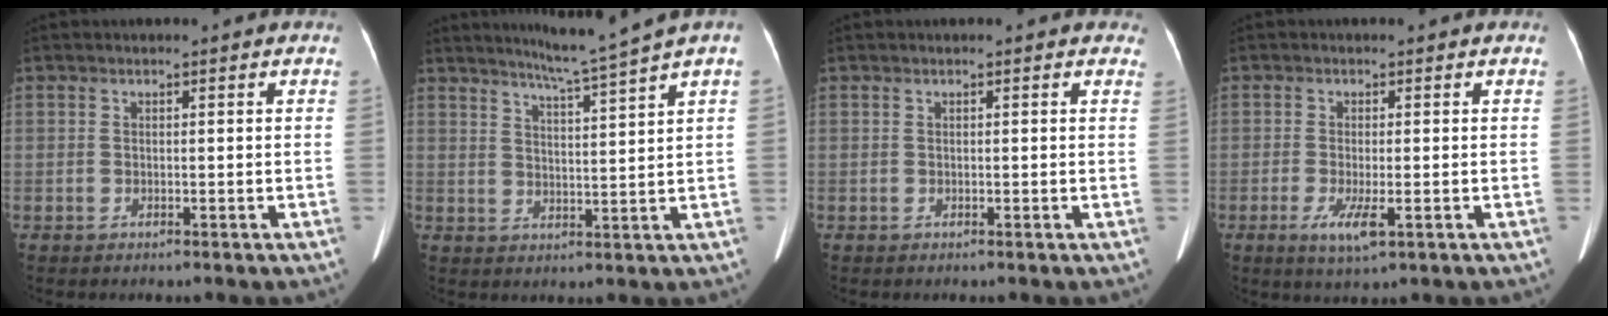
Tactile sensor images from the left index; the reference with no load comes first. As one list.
[{"total": 6.6, "force": [5.6, -2.0, 2.8], "torque": [-0.053, -0.011, 0.095]}, {"total": 2.8, "force": [2.4, 1.0, 1.2], "torque": [-0.007, 0.018, 0.018]}, {"total": 3.8, "force": [-1.2, 0.9, 3.5], "torque": [-0.066, -0.008, -0.015]}]